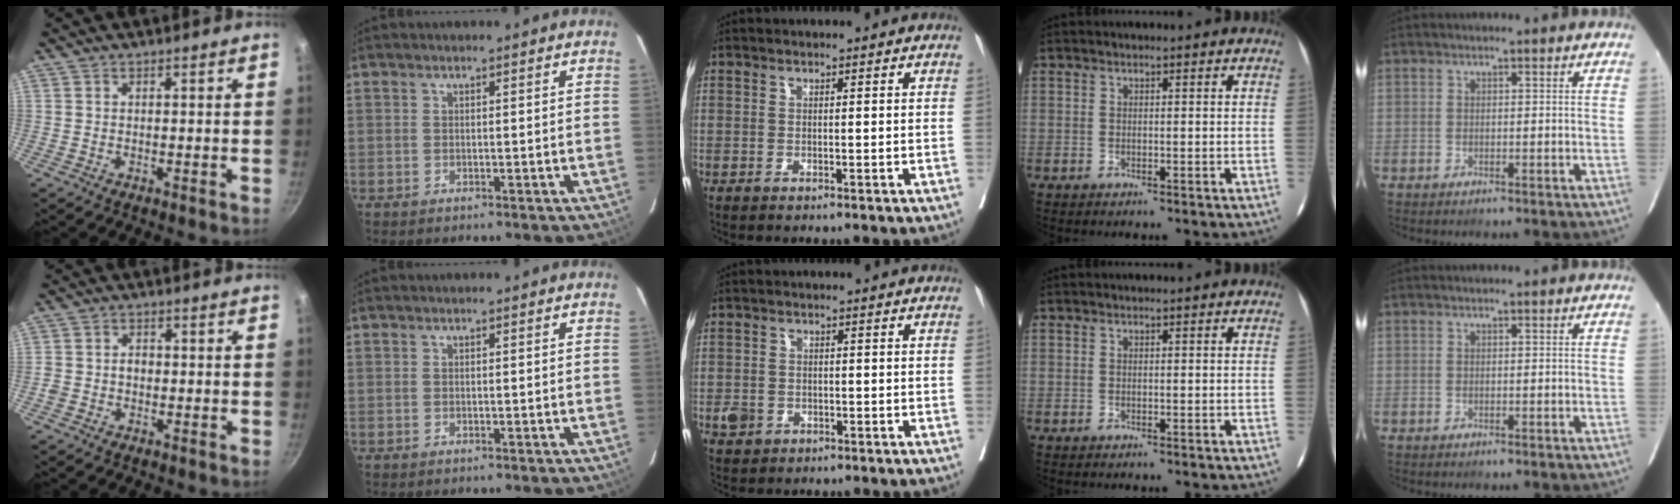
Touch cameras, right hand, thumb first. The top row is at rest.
{"thumb": {"total": 2.8, "force": [-0.4, 2.3, 1.7], "torque": [-0.023, 0.013, -0.008]}, "middle": {"total": 2.4, "force": [-1.1, 2.0, 0.9], "torque": [-0.016, 0.005, -0.013]}}